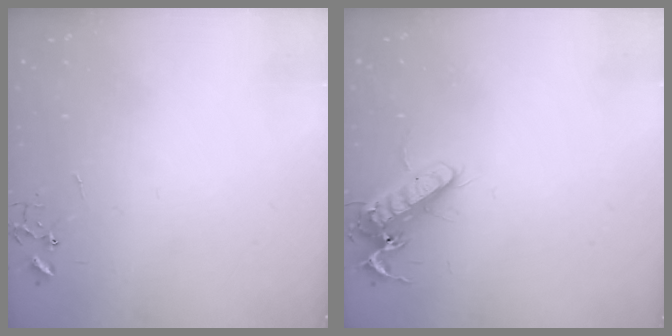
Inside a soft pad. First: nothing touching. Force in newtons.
{"total": 13.5, "press": 13.3, "slide": 1.9}